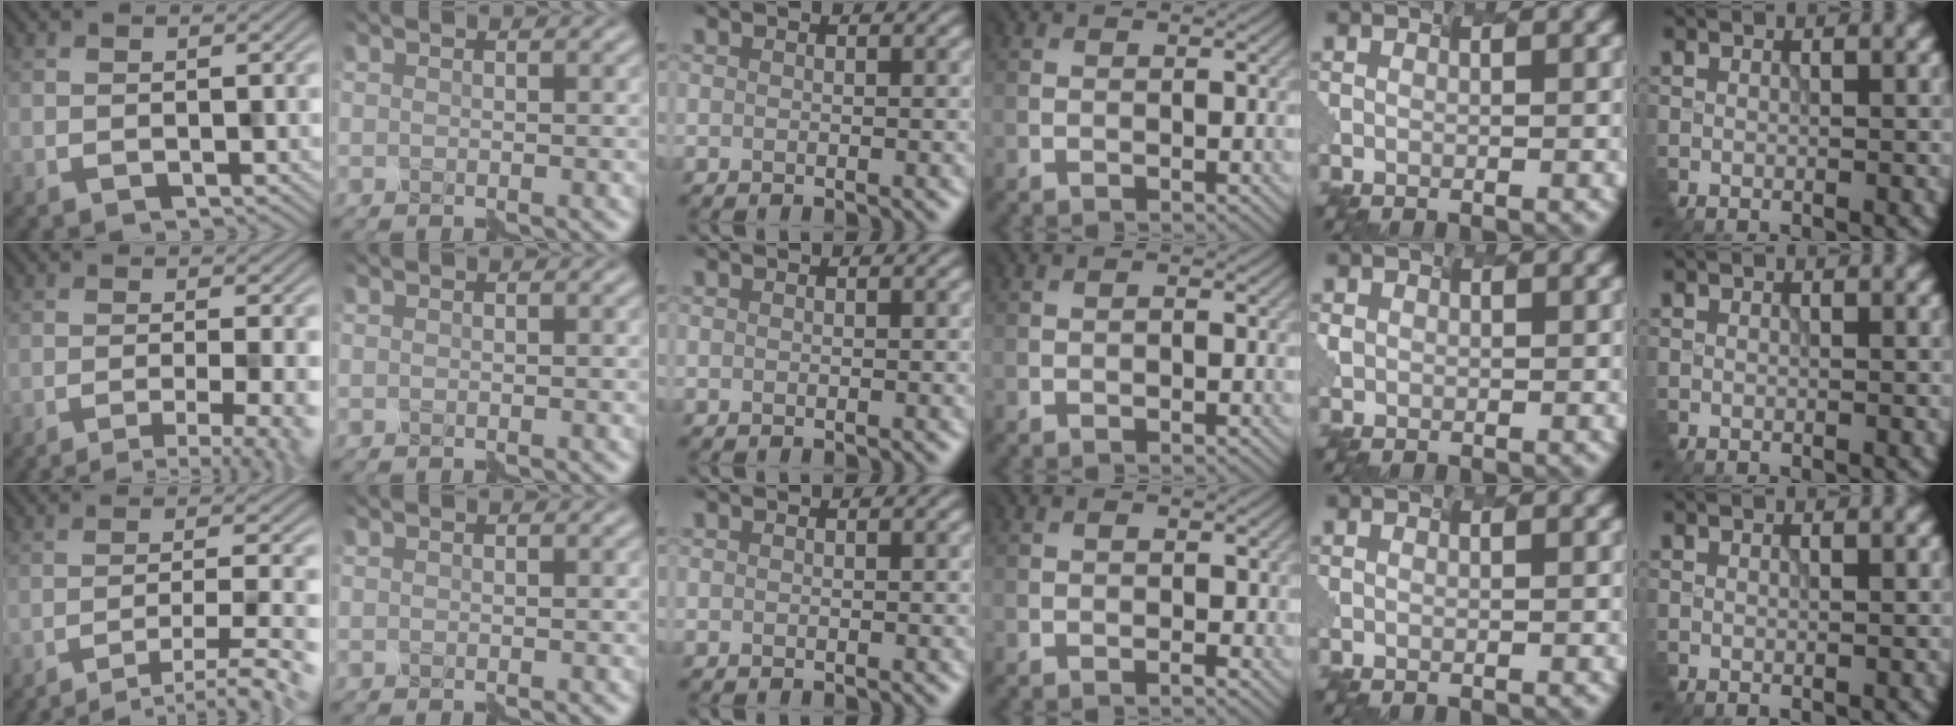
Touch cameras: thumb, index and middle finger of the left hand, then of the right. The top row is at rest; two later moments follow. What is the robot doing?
{"motion": "assemble", "object": "spray bottle"}